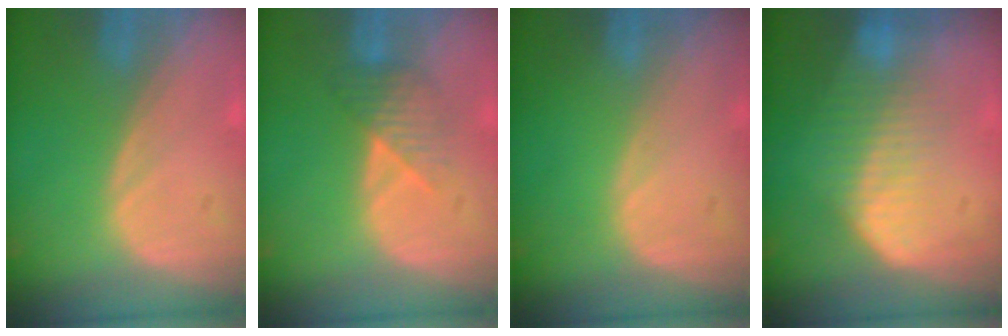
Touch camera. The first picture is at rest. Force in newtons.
{"total": 3.8, "press": 3.4, "slide": 1.5}
{"total": 0.0}
{"total": 7.2, "press": 6.6, "slide": 3.0}